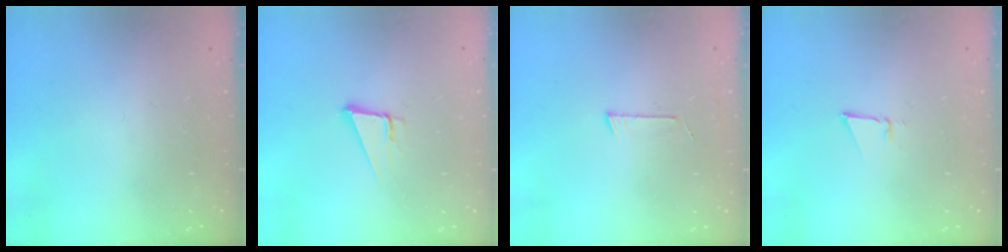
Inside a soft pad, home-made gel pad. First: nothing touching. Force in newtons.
{"total": 5.0, "press": 4.4, "slide": 2.4}
{"total": 2.7, "press": 2.7, "slide": 0.2}
{"total": 2.6, "press": 2.5, "slide": 0.8}